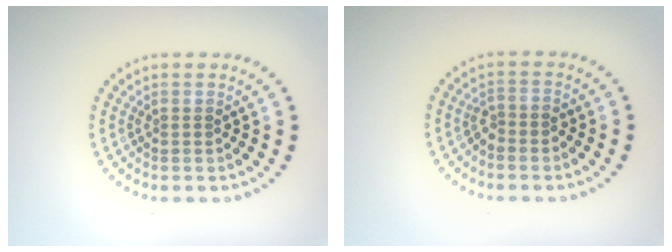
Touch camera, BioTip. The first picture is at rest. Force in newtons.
{"total": 1.4, "press": 1.1, "slide": 0.8}